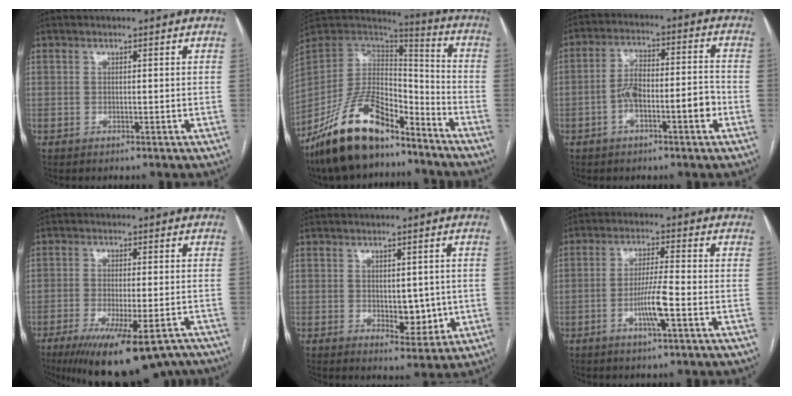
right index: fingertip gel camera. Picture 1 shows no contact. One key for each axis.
{"total": 20.0, "fx": -14.5, "fy": 7.4, "fz": 11.5, "tx": -0.233, "ty": 0.011, "tz": -0.265}
{"total": 8.7, "fx": -3.0, "fy": 2.5, "fz": 7.7, "tx": -0.137, "ty": 0.033, "tz": -0.049}
{"total": 18.4, "fx": -14.4, "fy": 3.5, "fz": 10.8, "tx": -0.133, "ty": -0.026, "tz": -0.200}
{"total": 5.4, "fx": -0.4, "fy": 3.0, "fz": 4.5, "tx": -0.054, "ty": -0.004, "tz": 0.005}
{"total": 6.2, "fx": -2.3, "fy": -0.1, "fz": 5.8, "tx": -0.113, "ty": -0.005, "tz": -0.043}